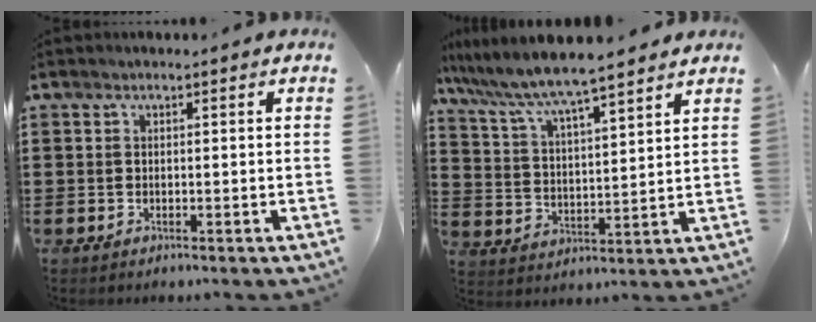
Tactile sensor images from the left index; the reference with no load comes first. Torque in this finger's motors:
{"motor_torque": [1.88, 0.26, 1.05, 0.21]}